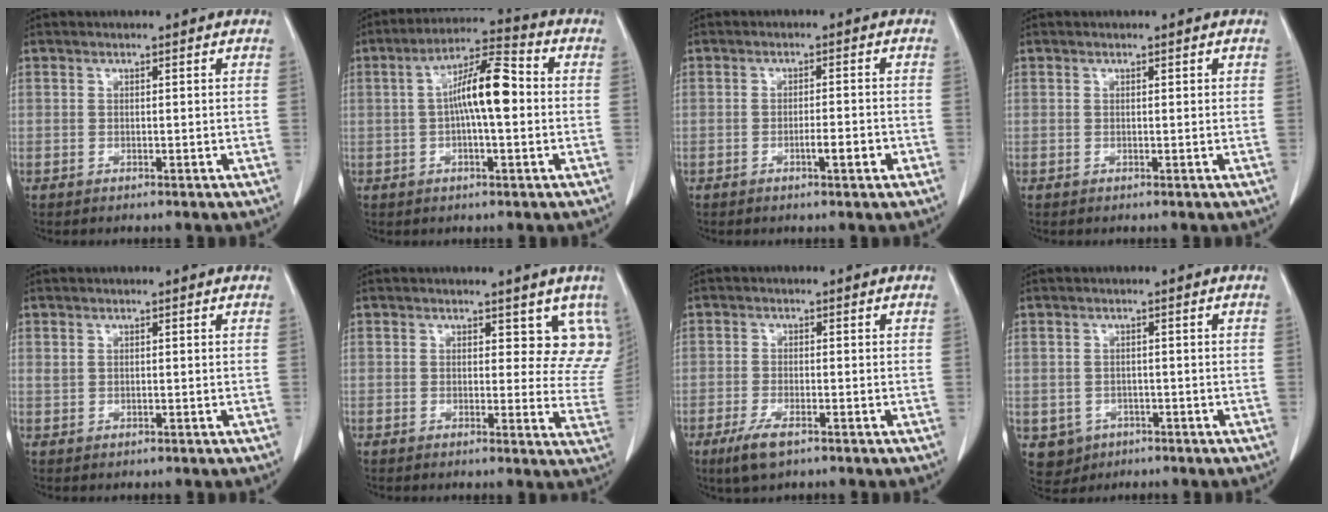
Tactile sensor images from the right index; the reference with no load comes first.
{"total": 9.7, "force": [0.2, 2.0, 9.5], "torque": [-0.173, 0.024, -0.003]}
{"total": 3.2, "force": [-1.3, 0.4, 2.9], "torque": [-0.044, 0.001, -0.019]}
{"total": 0.0}
{"total": 0.7, "force": [0.3, 0.4, 0.5], "torque": [-0.014, 0.003, 0.010]}
{"total": 8.1, "force": [6.2, 4.4, 3.1], "torque": [0.001, -0.020, 0.048]}
{"total": 4.6, "force": [-2.9, 1.1, 3.4], "torque": [-0.076, -0.010, -0.047]}
{"total": 4.2, "force": [-1.8, 3.7, 0.7], "torque": [-0.009, 0.004, -0.020]}